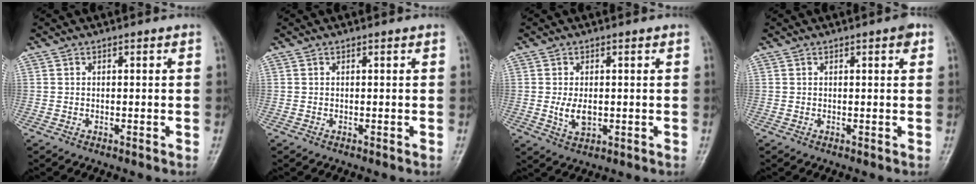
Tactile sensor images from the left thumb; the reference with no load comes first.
{"total": 0.0}
{"total": 4.5, "force": [-0.2, 2.8, 3.4], "torque": [-0.055, -0.007, 0.001]}
{"total": 1.9, "force": [0.9, 0.7, 1.5], "torque": [-0.014, 0.000, 0.010]}